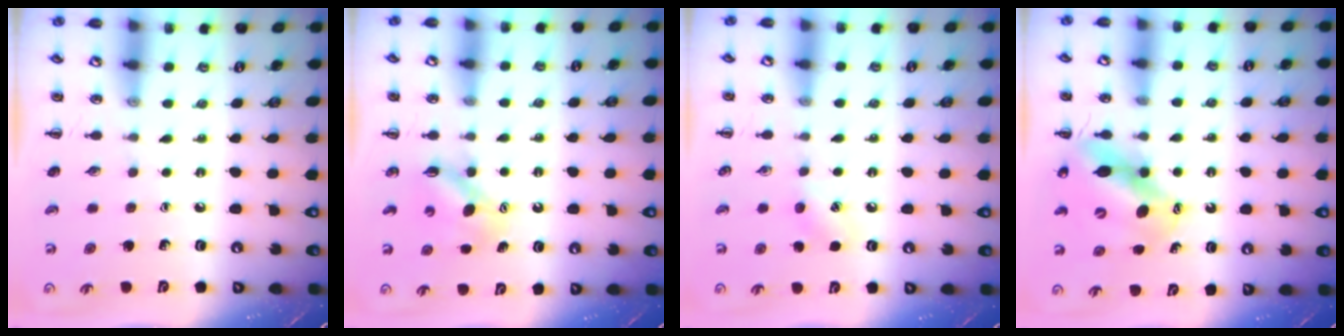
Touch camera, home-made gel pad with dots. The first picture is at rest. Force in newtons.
{"total": 5.0, "press": 5.0, "slide": 0.7}
{"total": 3.8, "press": 3.6, "slide": 1.0}
{"total": 11.8, "press": 11.3, "slide": 3.2}